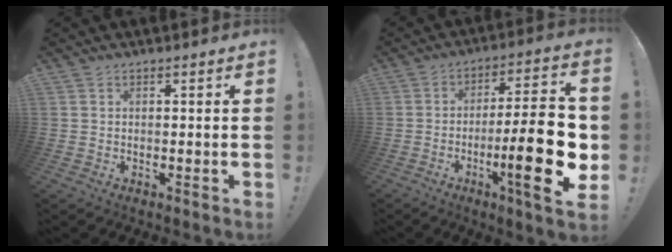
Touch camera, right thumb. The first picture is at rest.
{"total": 21.6, "force": [-4.8, 4.4, 20.5], "torque": [-0.305, 0.010, -0.071]}